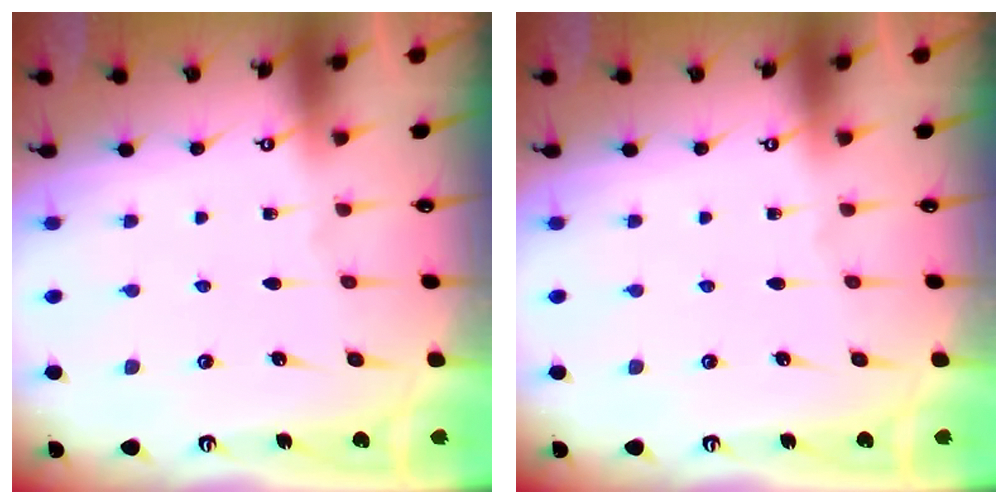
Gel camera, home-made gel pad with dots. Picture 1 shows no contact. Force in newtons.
{"total": 0.0}